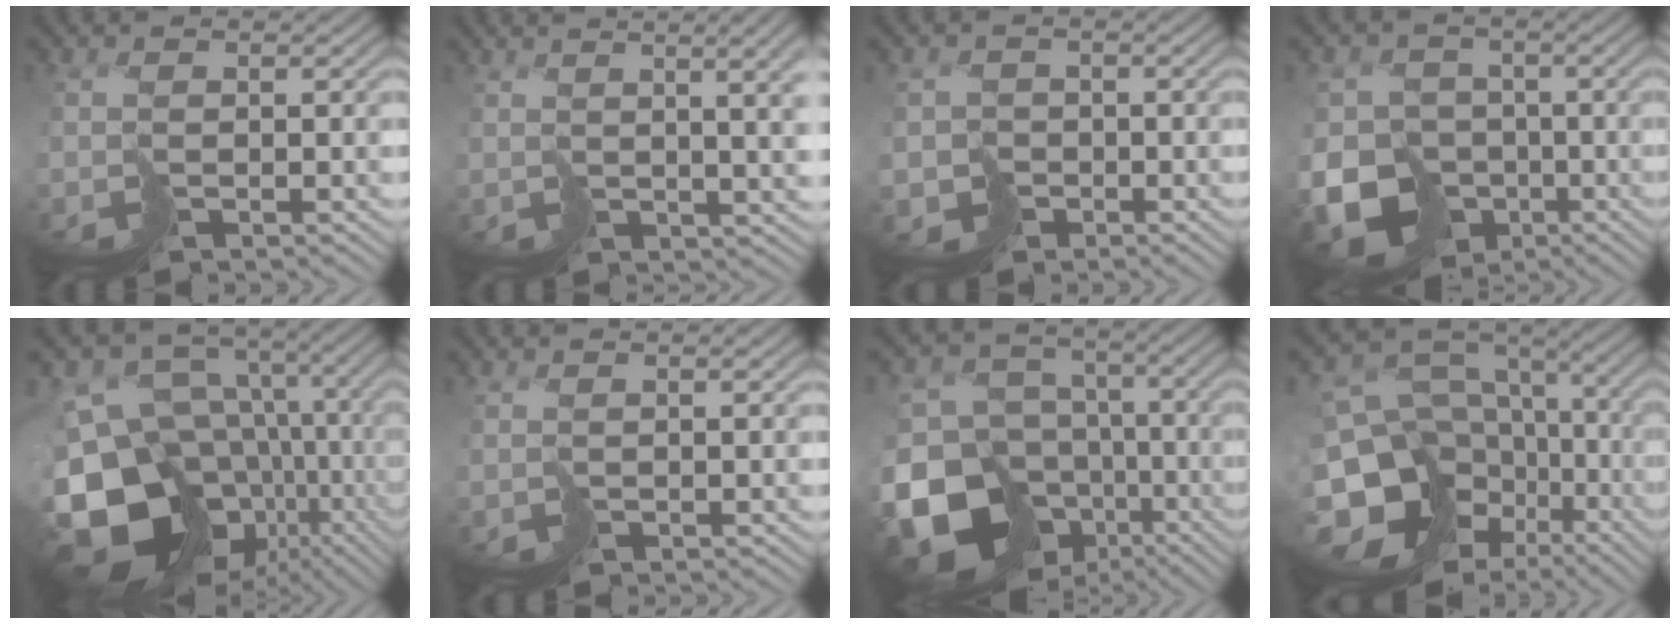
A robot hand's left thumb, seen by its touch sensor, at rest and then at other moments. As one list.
[{"total": 7.5, "force": [3.6, 1.5, 6.5], "torque": [-0.085, 0.023, 0.064]}, {"total": 3.7, "force": [-2.2, 3.0, 0.5], "torque": [-0.008, -0.001, -0.045]}, {"total": 14.8, "force": [-6.4, 12.0, 6.0], "torque": [-0.173, -0.044, -0.111]}, {"total": 16.2, "force": [-4.1, 12.2, 9.9], "torque": [-0.220, -0.035, -0.031]}, {"total": 1.5, "force": [1.2, -0.3, 0.8], "torque": [-0.020, 0.000, 0.028]}, {"total": 18.5, "force": [-9.4, 13.5, 8.3], "torque": [-0.203, -0.037, -0.119]}, {"total": 16.1, "force": [-4.1, 11.6, 10.3], "torque": [-0.229, -0.024, -0.016]}]